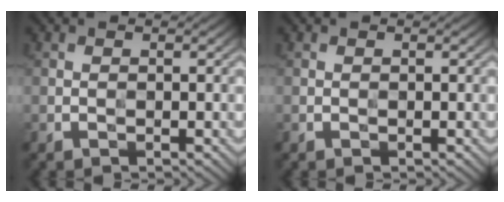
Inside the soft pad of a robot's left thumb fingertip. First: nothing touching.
{"total": 0.0}